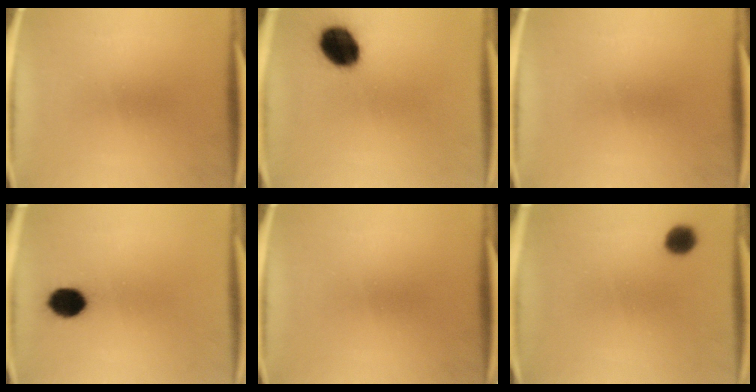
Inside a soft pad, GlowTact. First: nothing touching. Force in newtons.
{"total": 11.8}
{"total": 0.0}
{"total": 6.8}
{"total": 0.0}
{"total": 4.1}